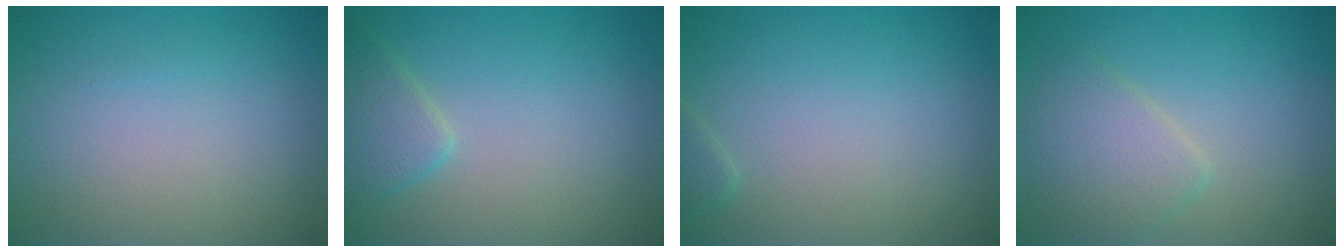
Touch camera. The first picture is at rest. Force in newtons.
{"total": 2.7, "press": 2.7, "slide": 0.2}
{"total": 0.8, "press": 0.8, "slide": 0.0}
{"total": 3.6, "press": 3.6, "slide": 0.1}